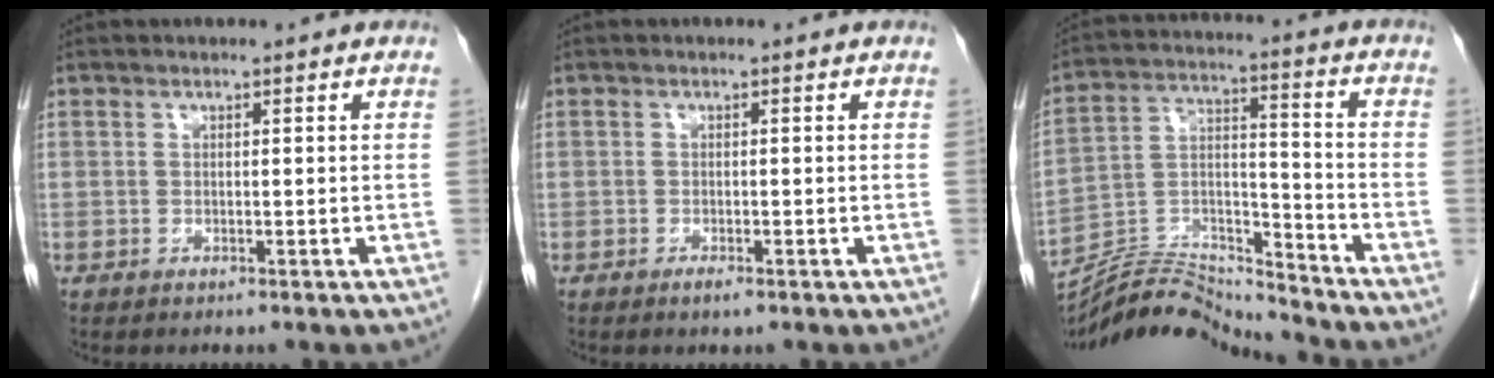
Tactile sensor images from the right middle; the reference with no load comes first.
{"total": 1.0, "force": [-0.7, 0.3, 0.7], "torque": [-0.013, -0.002, -0.010]}
{"total": 13.2, "force": [-13.2, -0.7, 0.7], "torque": [-0.015, 0.038, -0.241]}